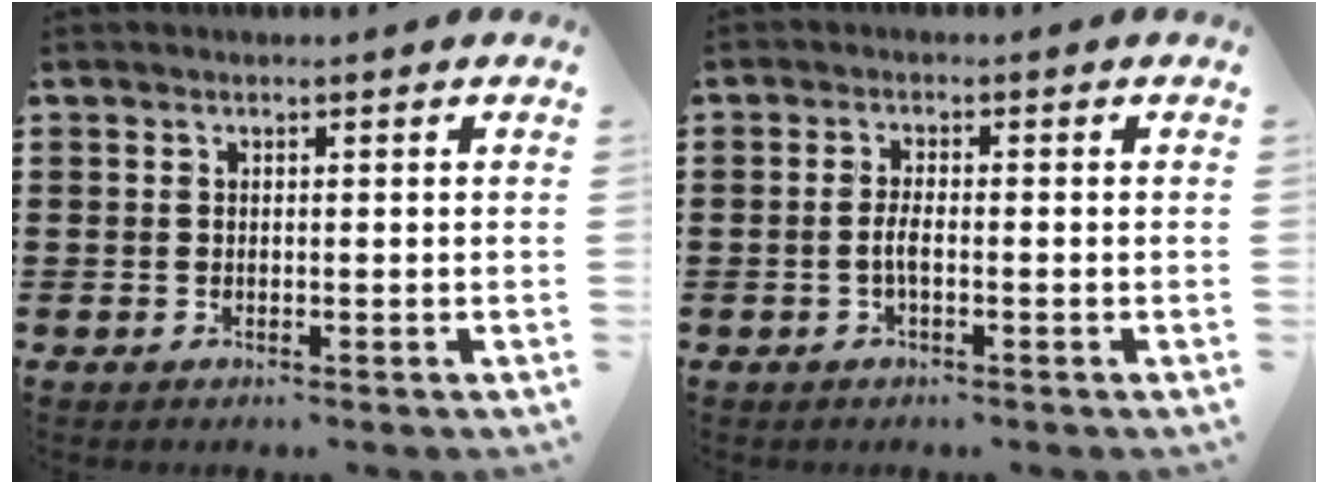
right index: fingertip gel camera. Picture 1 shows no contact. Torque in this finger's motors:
{"motor_torque": [2.14, 0.00, 0.09, 0.02]}